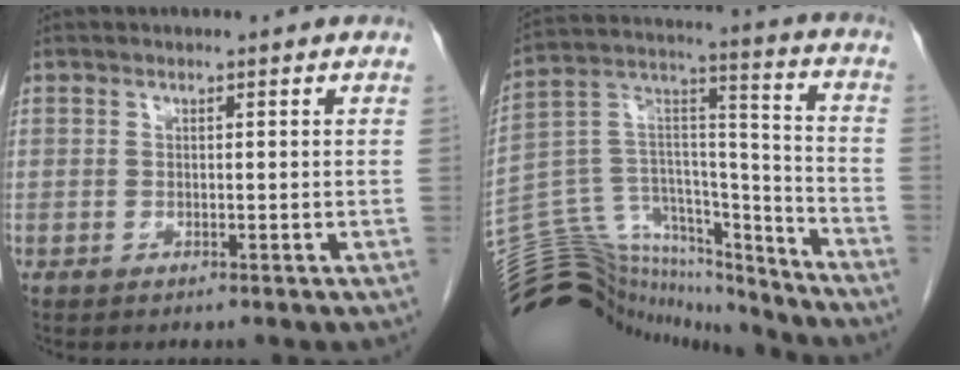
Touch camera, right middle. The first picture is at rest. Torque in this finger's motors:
{"motor_torque": [0.14, -0.02, -0.06, -0.11]}